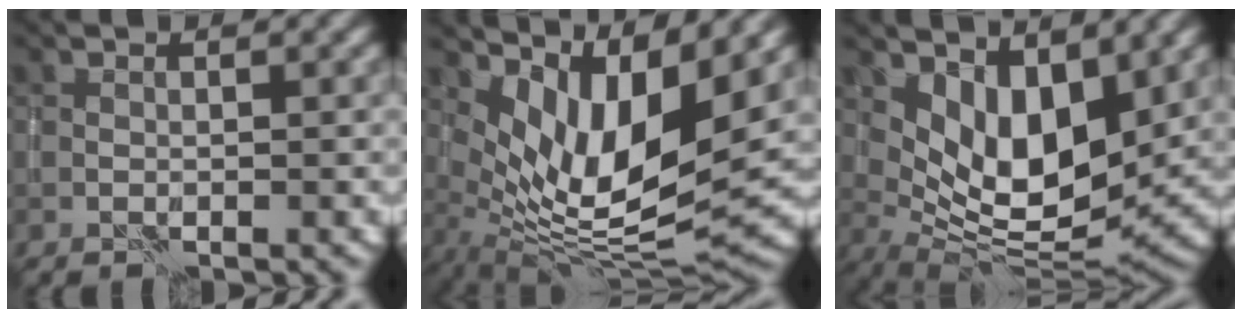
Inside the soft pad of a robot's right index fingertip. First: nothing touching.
{"total": 9.6, "force": [3.4, 3.4, 8.3], "torque": [-0.155, -0.013, 0.071]}
{"total": 7.9, "force": [3.3, 3.5, 6.3], "torque": [-0.110, -0.018, 0.065]}